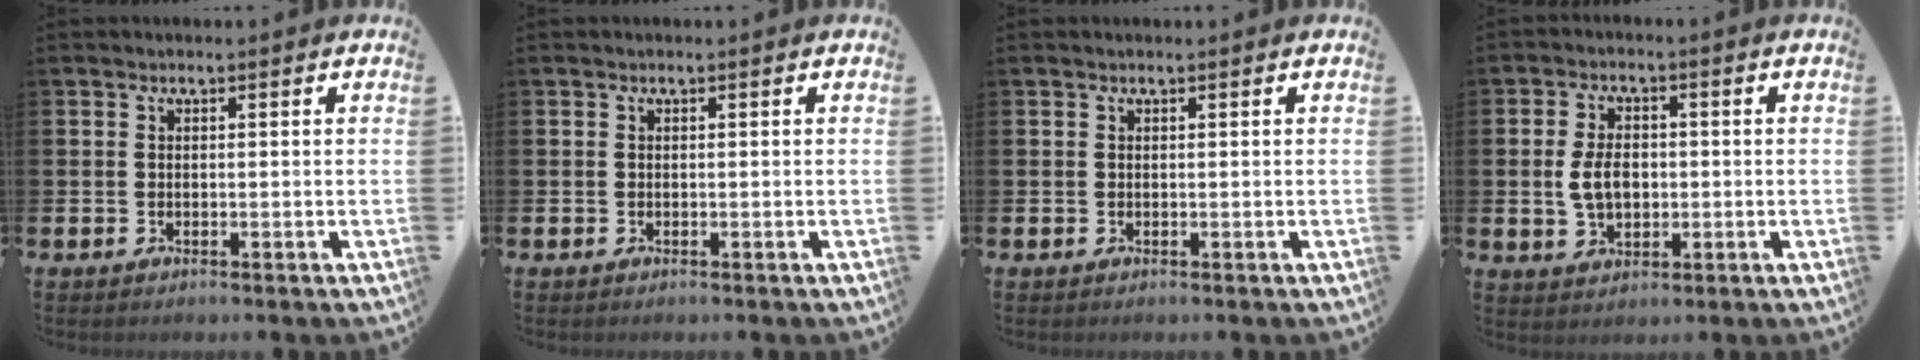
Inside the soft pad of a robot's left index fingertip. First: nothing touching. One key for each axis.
{"total": 0.0}
{"total": 0.0}
{"total": 4.9, "fx": -0.1, "fy": 3.3, "fz": 3.7, "tx": -0.061, "ty": 0.001, "tz": -0.009}